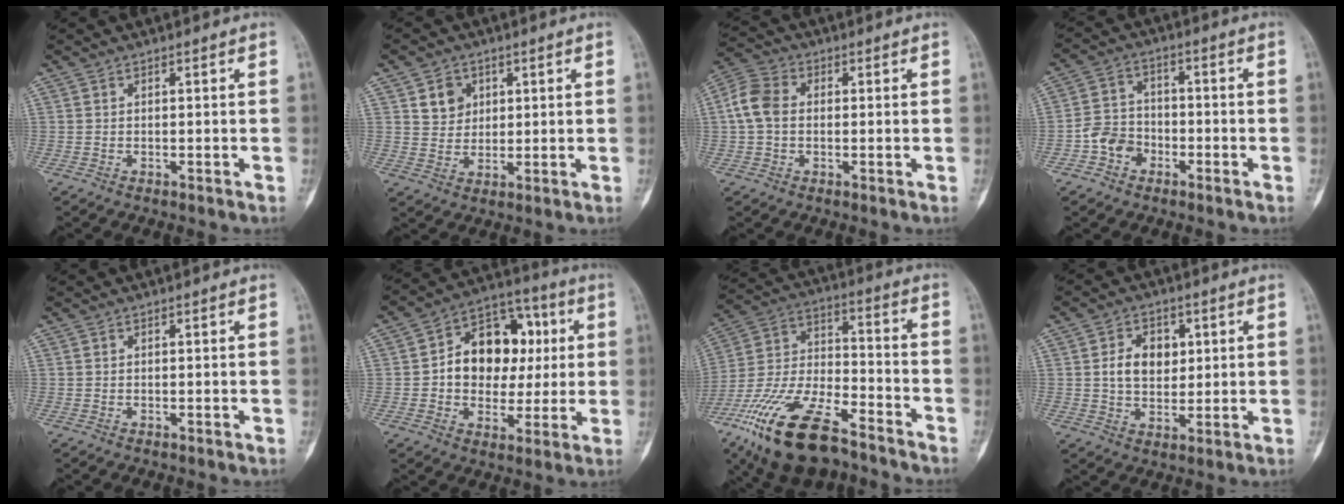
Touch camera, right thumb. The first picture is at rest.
{"total": 5.4, "force": [2.2, 4.6, 1.9], "torque": [-0.009, -0.011, 0.040]}
{"total": 7.1, "force": [0.4, 5.3, 4.7], "torque": [-0.096, 0.020, -0.001]}
{"total": 6.4, "force": [-2.8, 5.1, 2.5], "torque": [-0.022, 0.028, -0.058]}
{"total": 0.0}
{"total": 16.1, "force": [1.7, 11.9, 10.6], "torque": [-0.109, 0.025, 0.023]}
{"total": 22.8, "force": [-14.7, 9.0, 14.9], "torque": [-0.320, 0.047, -0.270]}
{"total": 7.8, "force": [1.6, 5.6, 5.2], "torque": [-0.060, -0.007, 0.029]}